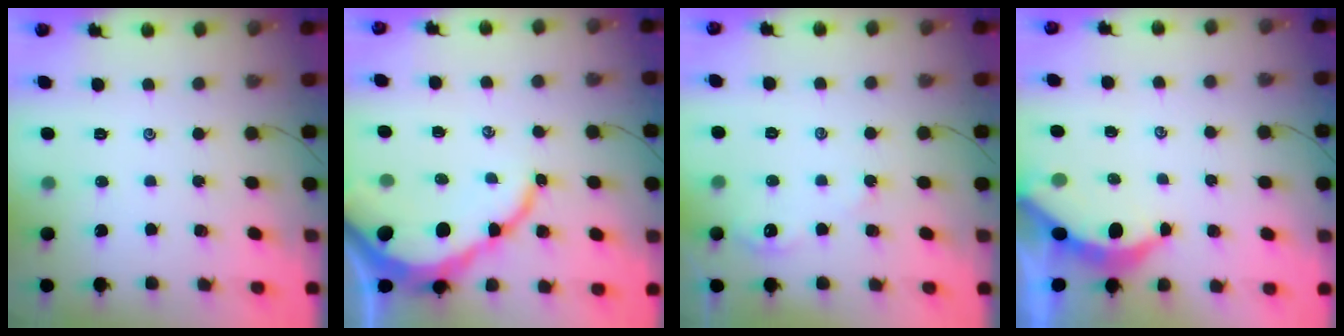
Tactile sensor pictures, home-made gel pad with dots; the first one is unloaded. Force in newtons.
{"total": 11.6, "press": 11.6, "slide": 0.6}
{"total": 2.7, "press": 2.7, "slide": 0.3}
{"total": 3.7, "press": 3.7, "slide": 0.4}